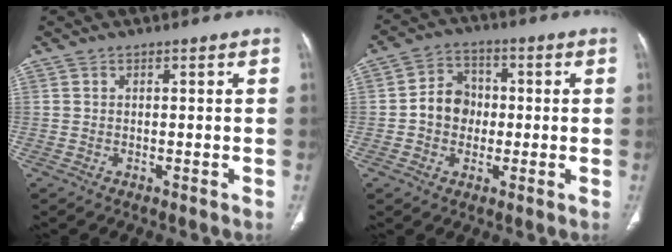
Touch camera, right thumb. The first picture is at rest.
{"total": 7.6, "force": [-0.5, 6.5, 3.8], "torque": [-0.032, 0.021, -0.019]}